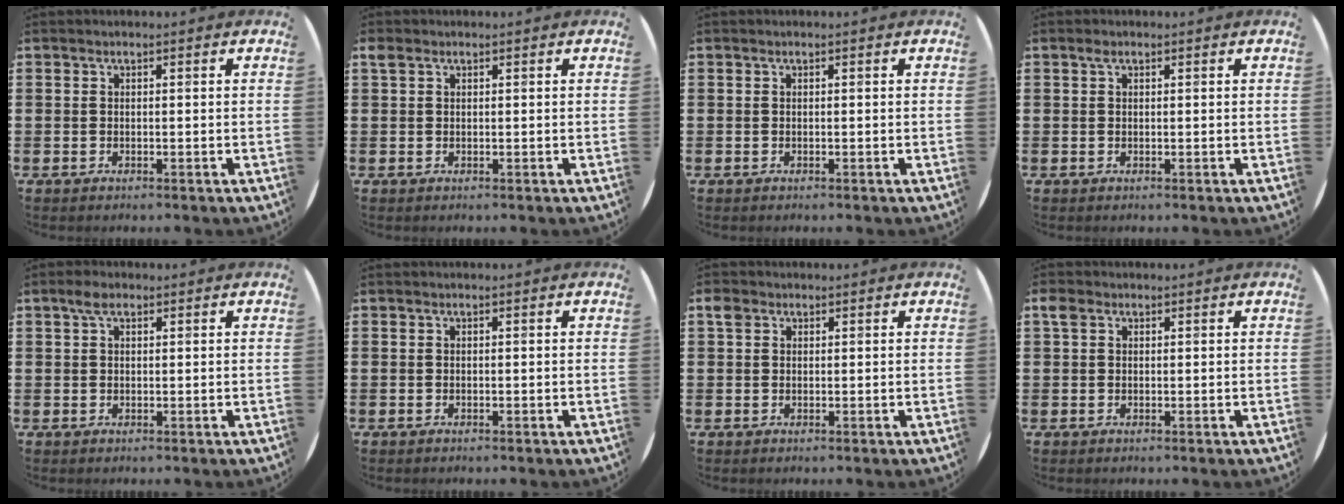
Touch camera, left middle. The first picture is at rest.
{"total": 0.7, "force": [0.4, 0.5, 0.2], "torque": [-0.005, 0.005, 0.008]}
{"total": 0.0}
{"total": 0.7, "force": [0.4, 0.5, 0.4], "torque": [-0.001, 0.001, 0.005]}
{"total": 2.2, "force": [1.4, 1.1, 1.3], "torque": [-0.020, 0.003, 0.023]}
{"total": 0.0}
{"total": 1.6, "force": [1.0, 1.2, 0.5], "torque": [-0.004, 0.003, 0.018]}
{"total": 1.5, "force": [0.8, 1.0, 0.7], "torque": [-0.017, 0.006, 0.014]}